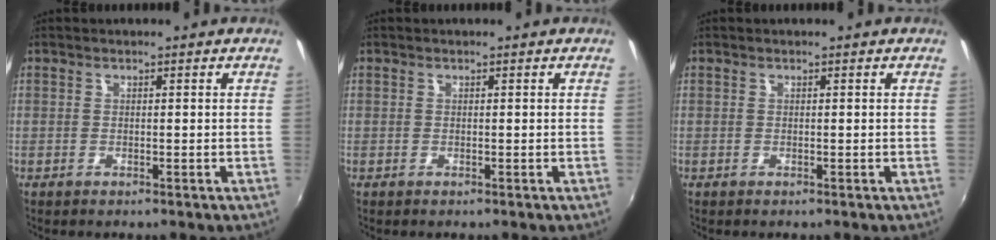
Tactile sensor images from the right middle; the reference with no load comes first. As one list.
[{"total": 0.0}, {"total": 0.0}]